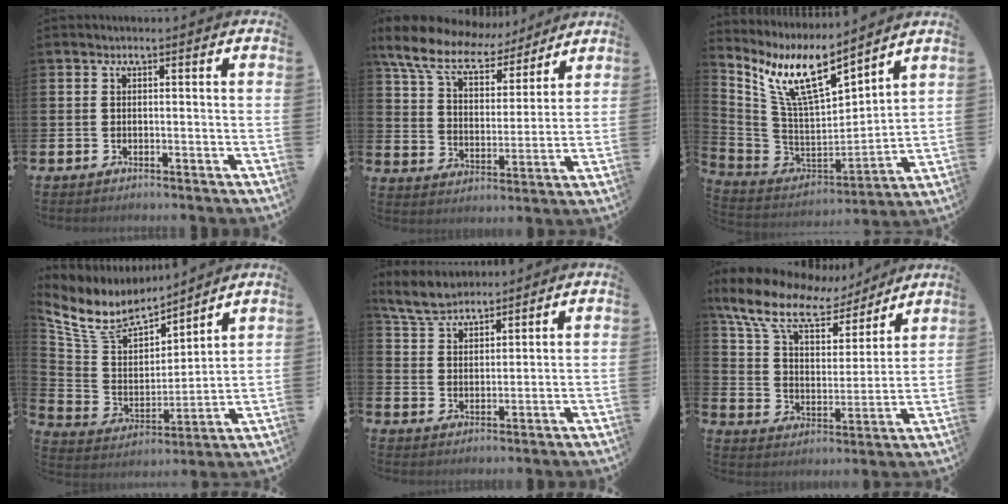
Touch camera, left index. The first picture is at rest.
{"total": 10.0, "force": [8.5, 3.6, 3.7], "torque": [-0.104, -0.052, 0.149]}
{"total": 11.0, "force": [8.2, 2.6, 6.7], "torque": [-0.160, -0.049, 0.145]}
{"total": 9.3, "force": [8.3, 3.5, 2.3], "torque": [-0.095, -0.059, 0.150]}
{"total": 6.1, "force": [5.7, 1.7, 1.3], "torque": [-0.048, -0.016, 0.107]}
{"total": 11.9, "force": [9.4, 5.1, 5.3], "torque": [-0.129, -0.057, 0.162]}